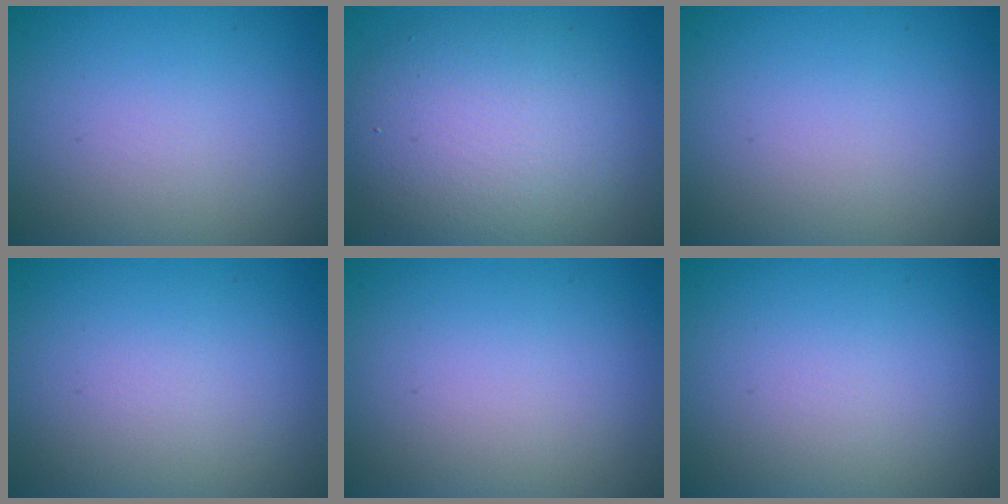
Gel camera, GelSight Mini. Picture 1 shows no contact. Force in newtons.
{"total": 6.9, "press": 6.9, "slide": 0.3}
{"total": 0.0}
{"total": 0.0}
{"total": 0.0}
{"total": 0.0}